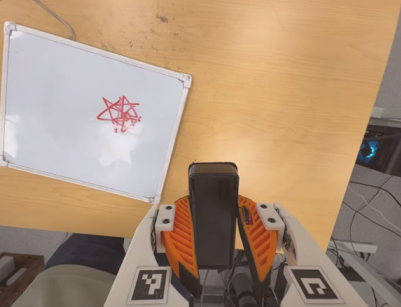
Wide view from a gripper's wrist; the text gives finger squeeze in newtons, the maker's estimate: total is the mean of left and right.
{"total": 10.1, "left": 8.2, "right": 12.1}